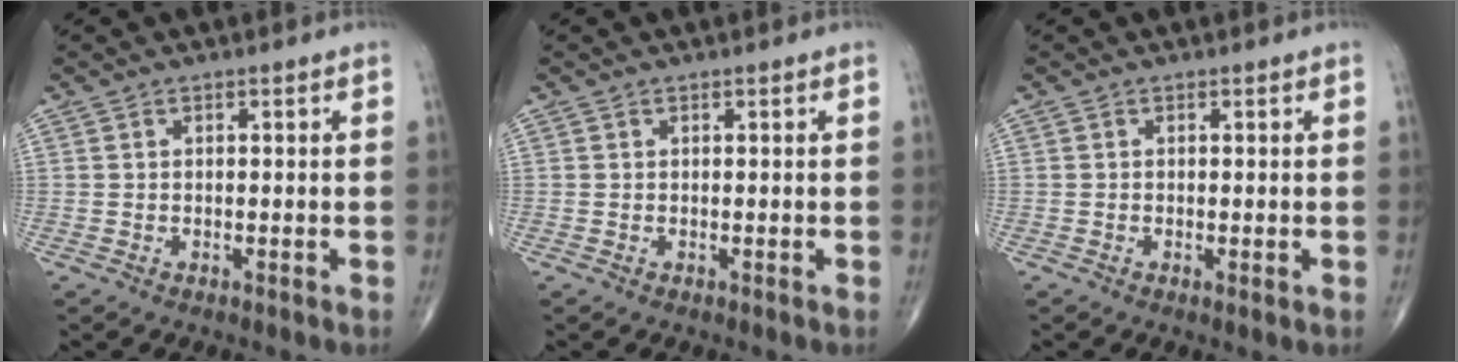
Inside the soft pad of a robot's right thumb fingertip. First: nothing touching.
{"total": 0.0}
{"total": 0.7, "force": [-0.2, 0.1, 0.7], "torque": [-0.018, -0.004, -0.005]}